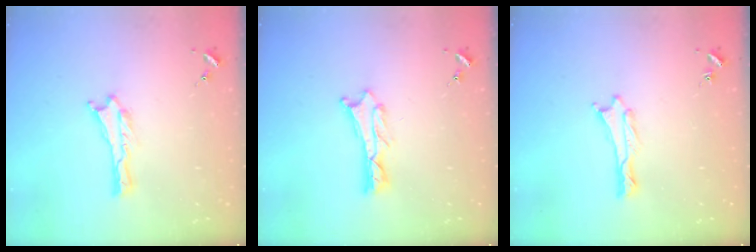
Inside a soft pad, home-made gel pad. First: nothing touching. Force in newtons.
{"total": 1.1, "press": 1.0, "slide": 0.2}
{"total": 0.0}